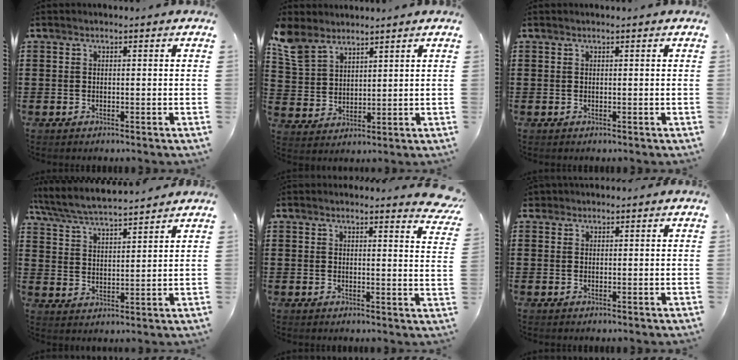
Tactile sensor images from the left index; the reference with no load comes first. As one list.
[{"total": 6.2, "force": [5.1, 3.0, 1.8], "torque": [-0.060, -0.003, 0.098]}, {"total": 0.0}, {"total": 5.8, "force": [5.5, 0.2, 1.9], "torque": [-0.059, -0.028, 0.096]}, {"total": 3.3, "force": [3.0, -0.4, 1.2], "torque": [-0.019, -0.018, 0.052]}, {"total": 1.0, "force": [0.8, 0.6, 0.1], "torque": [-0.005, 0.005, 0.015]}]